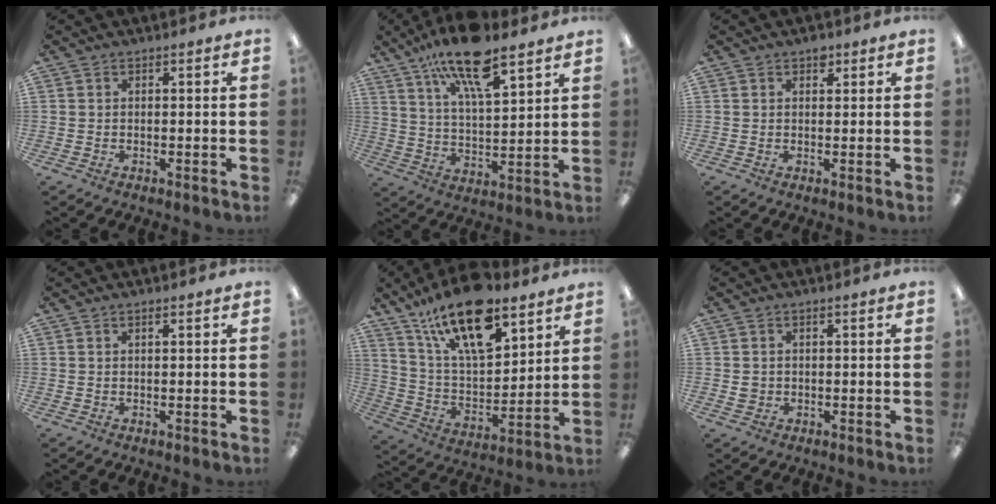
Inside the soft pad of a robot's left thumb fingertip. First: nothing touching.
{"total": 16.0, "force": [11.6, 4.8, 9.9], "torque": [-0.179, -0.055, 0.196]}
{"total": 2.1, "force": [1.4, 1.2, 1.0], "torque": [-0.005, -0.005, 0.021]}
{"total": 0.5, "force": [0.4, 0.1, 0.3], "torque": [-0.008, 0.001, 0.007]}
{"total": 21.6, "force": [14.2, 8.8, 13.6], "torque": [-0.236, -0.081, 0.244]}
{"total": 1.5, "force": [0.1, 1.5, 0.4], "torque": [-0.009, 0.005, -0.001]}